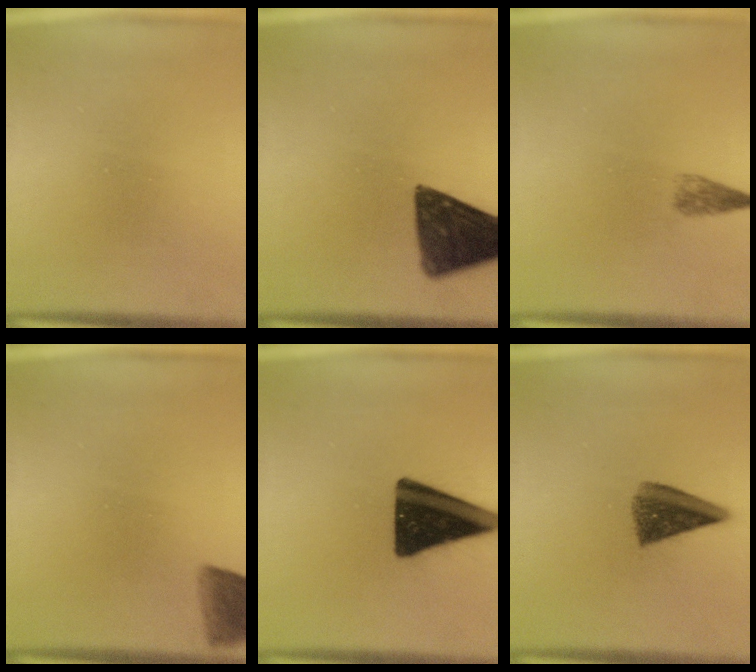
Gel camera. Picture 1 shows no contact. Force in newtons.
{"total": 13.1}
{"total": 1.4}
{"total": 5.6}
{"total": 16.9}
{"total": 7.2}